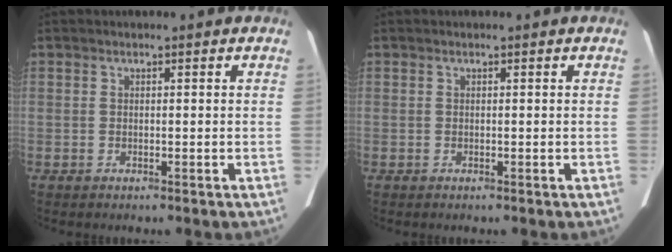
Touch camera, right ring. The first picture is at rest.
{"total": 0.0}